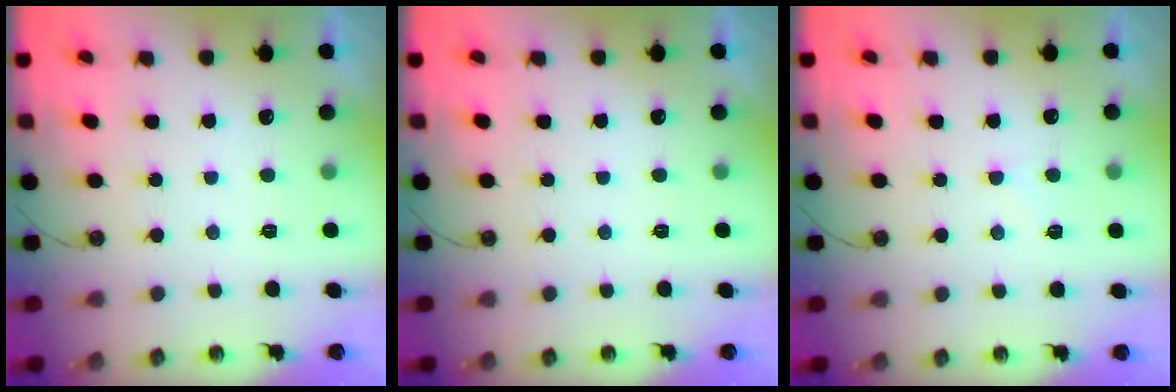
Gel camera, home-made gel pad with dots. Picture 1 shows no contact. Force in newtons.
{"total": 0.0}
{"total": 5.8, "press": 5.8, "slide": 0.6}